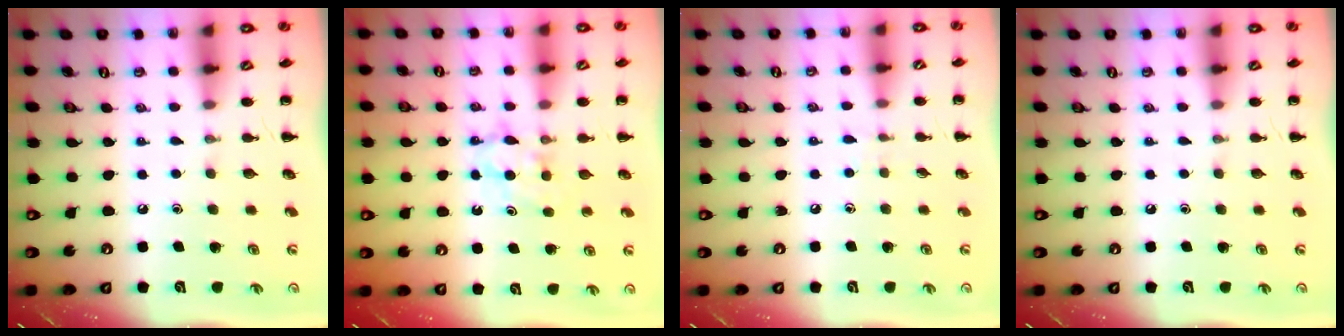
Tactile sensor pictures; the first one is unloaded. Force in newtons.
{"total": 4.5, "press": 4.3, "slide": 1.3}
{"total": 2.9, "press": 2.6, "slide": 1.2}
{"total": 0.0}